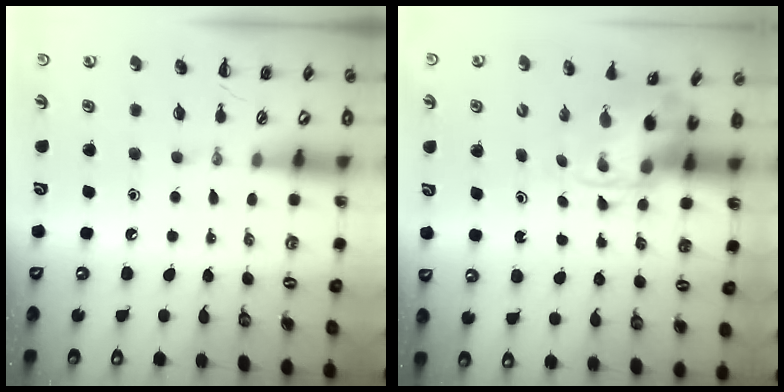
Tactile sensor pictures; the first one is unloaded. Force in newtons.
{"total": 3.8, "press": 3.7, "slide": 0.8}